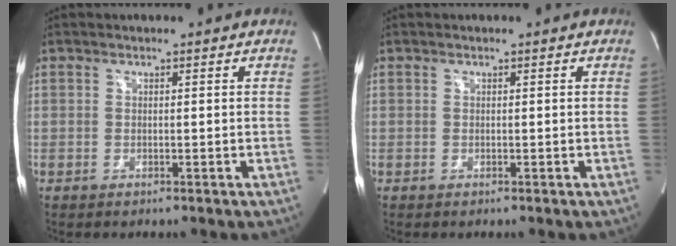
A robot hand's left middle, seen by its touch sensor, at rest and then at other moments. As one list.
[{"total": 0.0}]